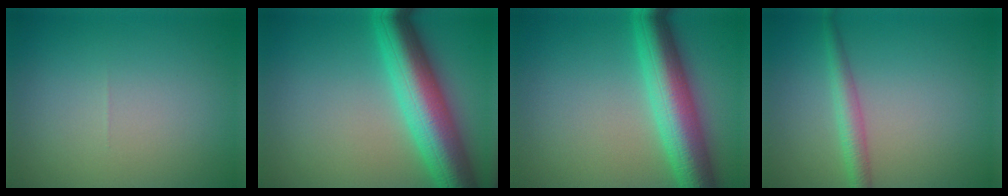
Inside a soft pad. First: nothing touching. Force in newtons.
{"total": 9.2, "press": 9.2, "slide": 0.2}
{"total": 7.8, "press": 7.8, "slide": 0.1}
{"total": 2.4, "press": 2.4, "slide": 0.1}